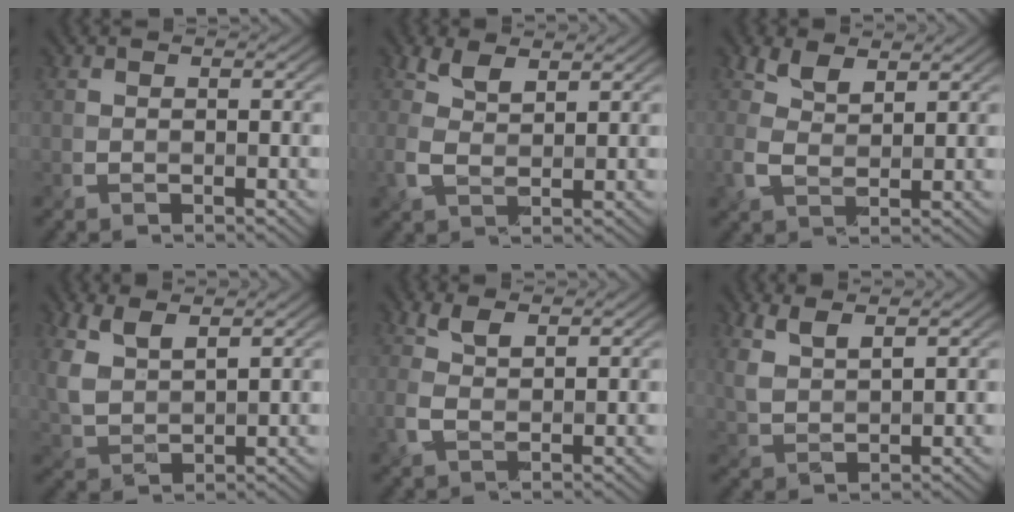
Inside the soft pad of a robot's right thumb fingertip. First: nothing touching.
{"total": 3.0, "force": [1.7, 1.2, 2.3], "torque": [-0.058, 0.002, 0.033]}
{"total": 3.3, "force": [2.0, 1.4, 2.2], "torque": [-0.055, 0.000, 0.037]}
{"total": 5.3, "force": [3.3, 2.0, 3.6], "torque": [-0.096, 0.001, 0.070]}
{"total": 2.4, "force": [1.0, 0.8, 2.0], "torque": [-0.054, 0.004, 0.021]}
{"total": 3.7, "force": [2.6, 0.8, 2.5], "torque": [-0.068, 0.001, 0.058]}